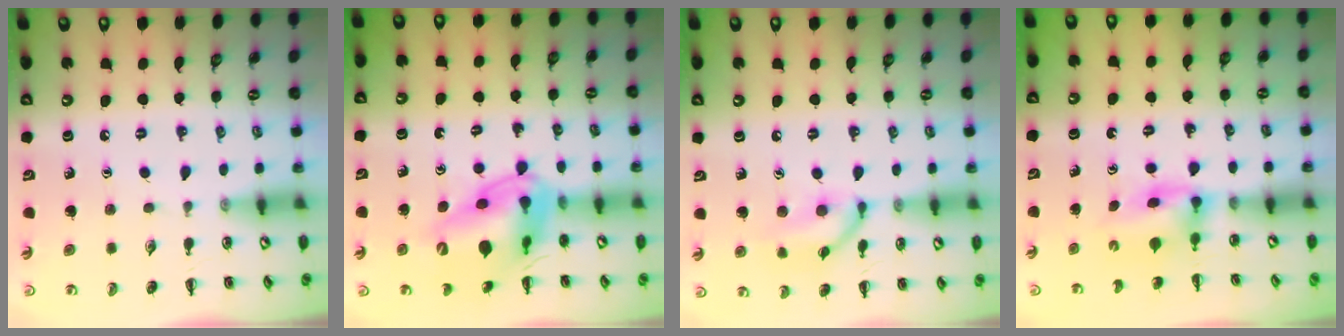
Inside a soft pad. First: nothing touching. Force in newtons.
{"total": 14.0, "press": 13.4, "slide": 4.0}
{"total": 11.0, "press": 11.0, "slide": 0.6}
{"total": 2.9, "press": 2.7, "slide": 1.0}